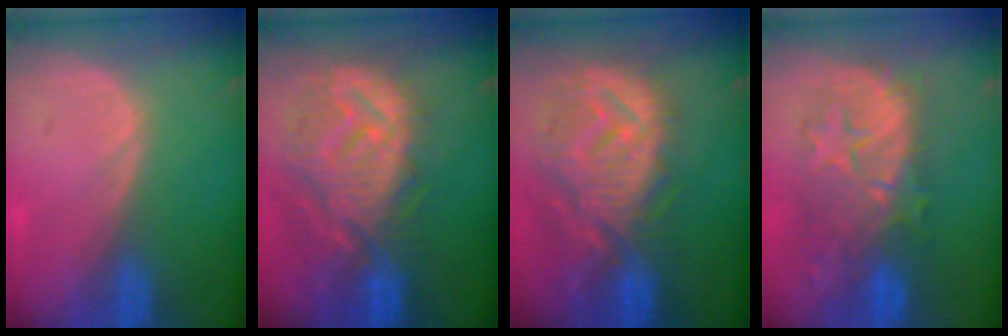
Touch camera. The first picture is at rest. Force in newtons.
{"total": 12.5, "press": 11.1, "slide": 5.7}
{"total": 12.4, "press": 11.0, "slide": 5.7}
{"total": 9.6, "press": 9.4, "slide": 2.2}